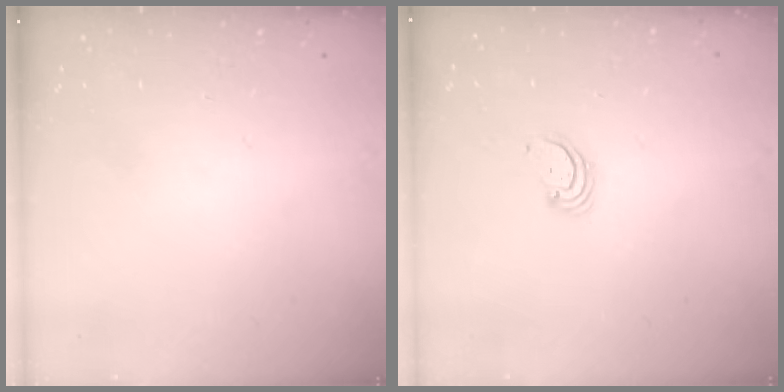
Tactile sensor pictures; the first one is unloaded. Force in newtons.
{"total": 2.5, "press": 2.5, "slide": 0.2}